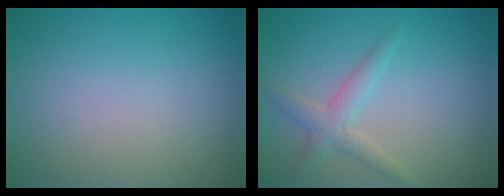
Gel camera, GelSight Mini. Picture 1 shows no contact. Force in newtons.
{"total": 2.4, "press": 2.4, "slide": 0.1}